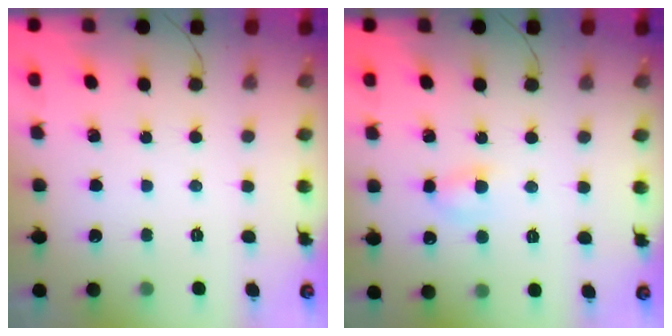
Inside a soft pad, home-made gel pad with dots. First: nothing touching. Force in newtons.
{"total": 4.2, "press": 3.9, "slide": 1.3}